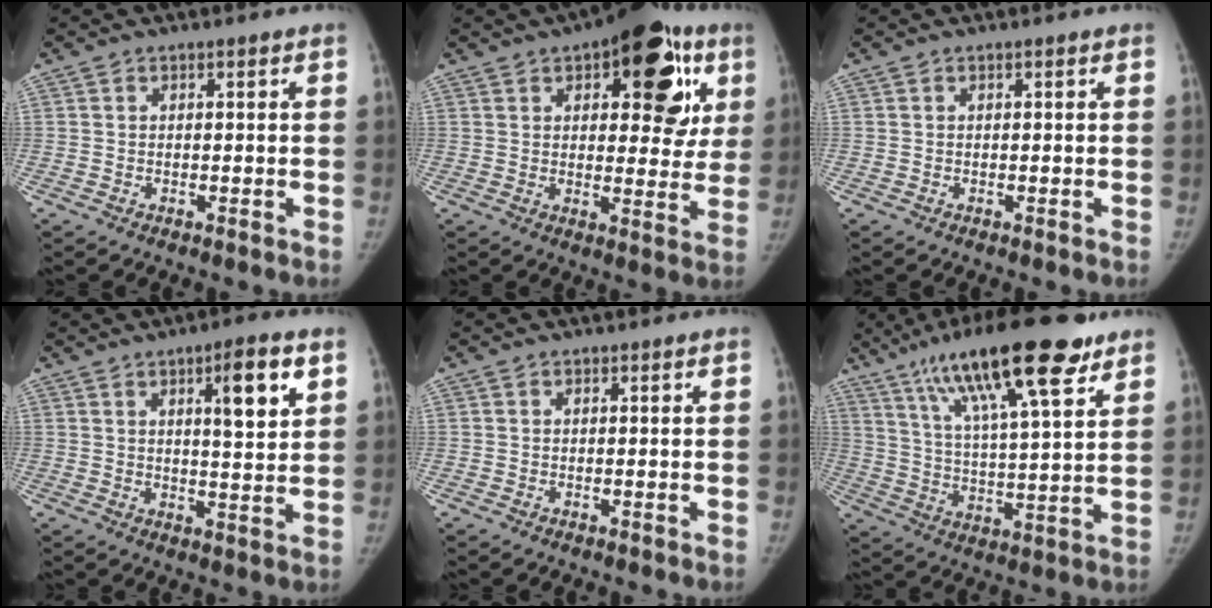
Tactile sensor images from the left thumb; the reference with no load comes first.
{"total": 19.8, "force": [8.1, 9.3, 15.4], "torque": [-0.143, -0.005, 0.101]}
{"total": 0.0}
{"total": 9.1, "force": [4.0, 2.0, 7.9], "torque": [-0.106, -0.021, 0.059]}
{"total": 0.0}
{"total": 21.3, "force": [12.7, 4.9, 16.4], "torque": [-0.264, -0.027, 0.215]}